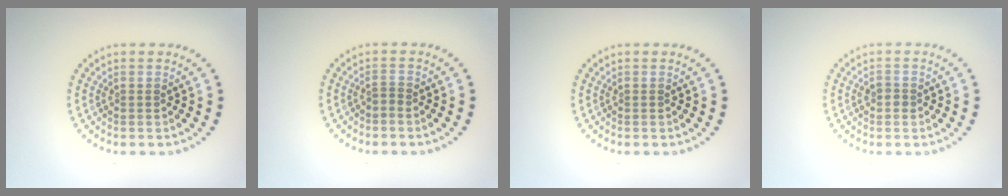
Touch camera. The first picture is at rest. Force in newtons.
{"total": 0.7, "press": 0.3, "slide": 0.6}
{"total": 0.0}
{"total": 0.9, "press": 0.9, "slide": 0.3}